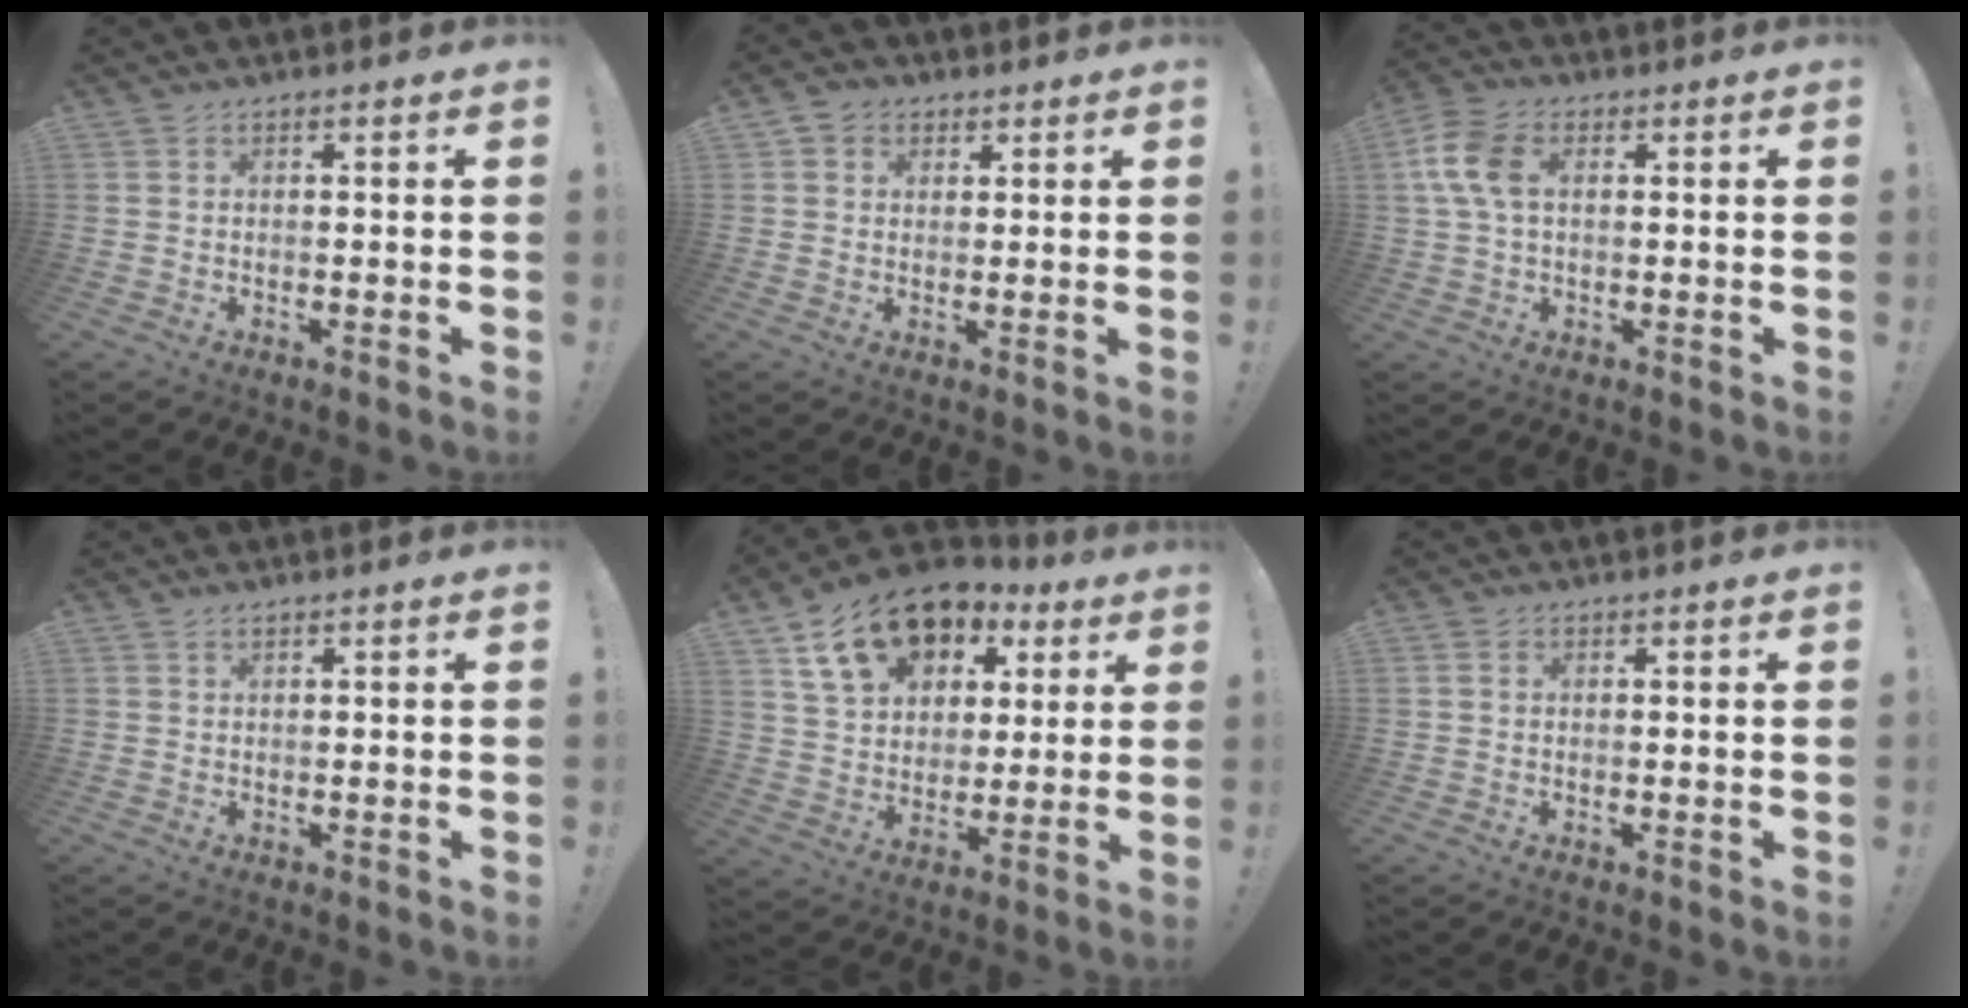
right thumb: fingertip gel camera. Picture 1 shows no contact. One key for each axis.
{"total": 3.5, "fx": 1.6, "fy": 3.0, "fz": 0.9, "tx": -0.010, "ty": -0.002, "tz": 0.028}
{"total": 9.8, "fx": 1.8, "fy": 6.3, "fz": 7.2, "tx": -0.156, "ty": 0.010, "tz": 0.036}
{"total": 0.7, "fx": 0.6, "fy": 0.2, "fz": 0.2, "tx": -0.010, "ty": 0.002, "tz": 0.012}
{"total": 16.9, "fx": 9.4, "fy": 11.3, "fz": 8.5, "tx": -0.134, "ty": -0.042, "tz": 0.177}
{"total": 0.9, "fx": 0.2, "fy": 0.8, "fz": 0.4, "tx": 0.000, "ty": -0.001, "tz": 0.002}